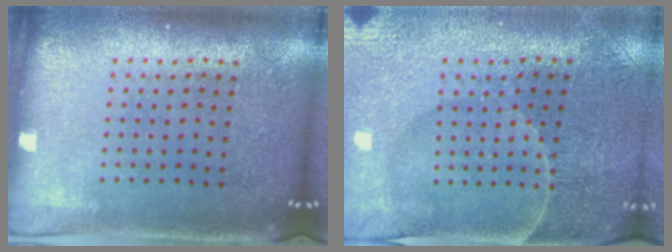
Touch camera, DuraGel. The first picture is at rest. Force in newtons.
{"total": 0.9, "press": 0.8, "slide": 0.3}